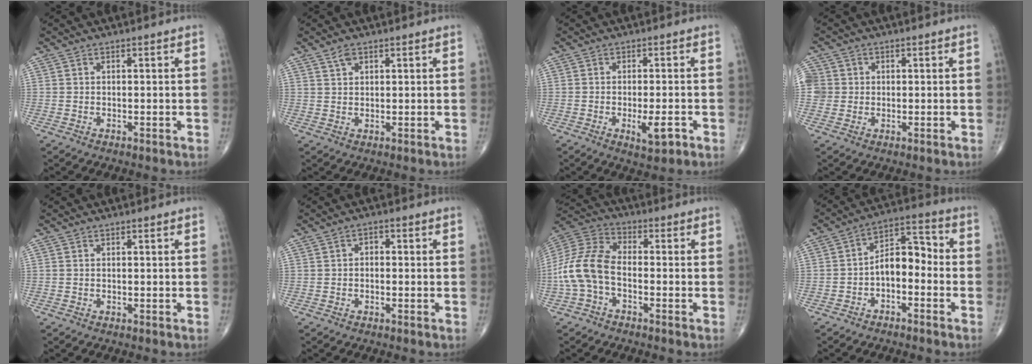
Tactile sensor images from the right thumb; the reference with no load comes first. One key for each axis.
{"total": 1.9, "fx": 1.3, "fy": 1.0, "fz": 1.0, "tx": -0.014, "ty": -0.001, "tz": 0.025}
{"total": 4.9, "fx": -1.9, "fy": 1.6, "fz": 4.2, "tx": -0.062, "ty": -0.002, "tz": -0.024}
{"total": 5.7, "fx": 0.7, "fy": 5.5, "fz": 1.3, "tx": -0.016, "ty": 0.016, "tz": 0.013}
{"total": 0.0}
{"total": 1.5, "fx": -0.2, "fy": 1.1, "fz": 1.0, "tx": -0.001, "ty": 0.007, "tz": -0.010}
{"total": 11.4, "fx": -2.8, "fy": 6.7, "fz": 8.8, "tx": -0.189, "ty": 0.034, "tz": -0.066}
{"total": 8.3, "fx": -2.3, "fy": 4.8, "fz": 6.4, "tx": -0.085, "ty": 0.047, "tz": -0.050}